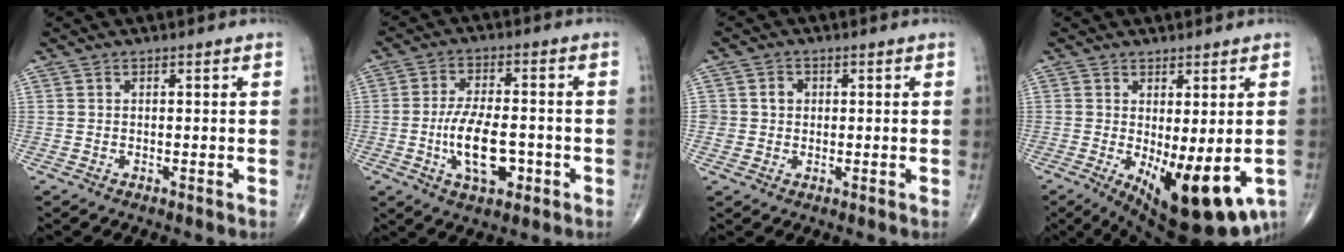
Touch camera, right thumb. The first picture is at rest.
{"total": 10.7, "force": [-2.8, 5.0, 9.1], "torque": [-0.159, 0.010, -0.045]}
{"total": 3.2, "force": [0.4, 2.9, 1.2], "torque": [0.001, 0.004, 0.006]}
{"total": 15.3, "force": [-4.2, 5.7, 13.6], "torque": [-0.179, -0.025, -0.040]}